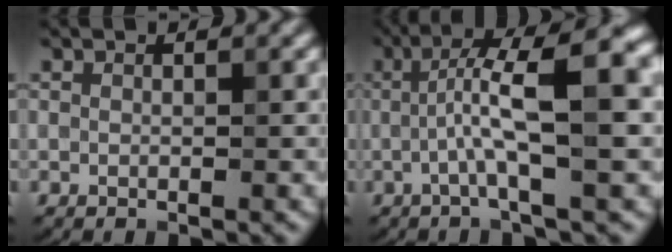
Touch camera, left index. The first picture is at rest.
{"total": 8.8, "force": [0.0, 1.9, 8.6], "torque": [-0.129, 0.022, -0.007]}